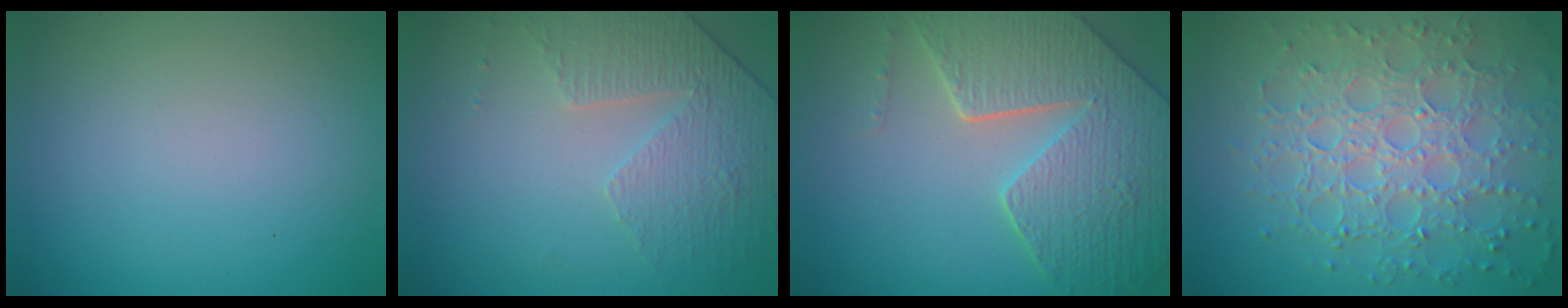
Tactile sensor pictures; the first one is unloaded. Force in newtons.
{"total": 4.6, "press": 3.3, "slide": 3.3}
{"total": 8.8, "press": 6.3, "slide": 6.2}
{"total": 8.2, "press": 5.9, "slide": 5.7}